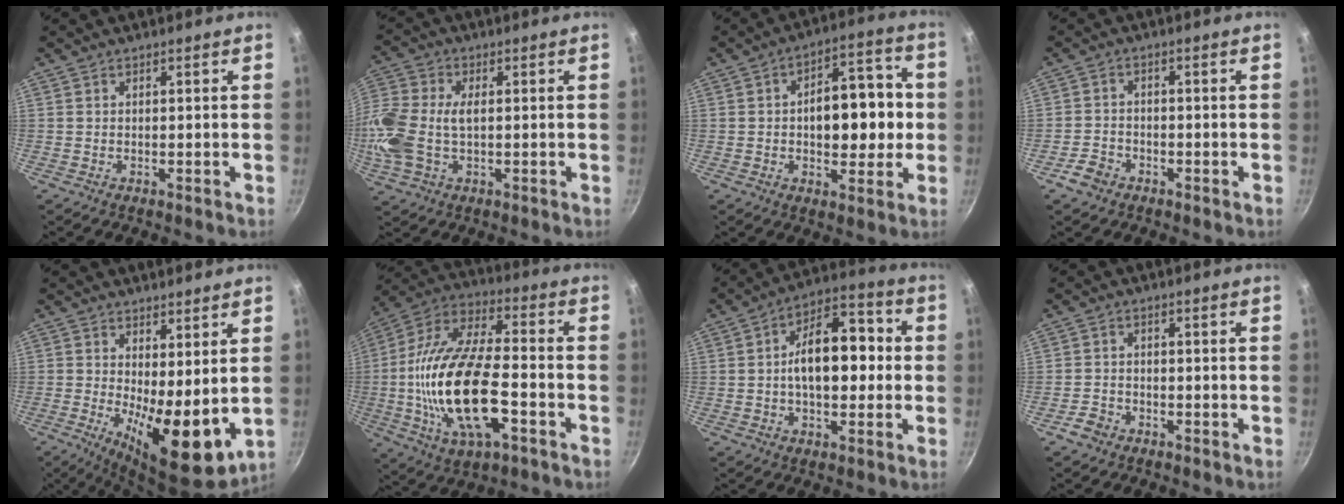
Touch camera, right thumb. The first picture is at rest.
{"total": 15.3, "force": [-0.3, 10.0, 11.7], "torque": [-0.268, 0.015, -0.018]}
{"total": 14.4, "force": [-0.4, 8.4, 11.7], "torque": [-0.119, 0.031, -0.011]}
{"total": 4.0, "force": [-2.5, 2.8, 1.5], "torque": [-0.027, 0.027, -0.044]}
{"total": 12.2, "force": [0.2, 4.6, 11.3], "torque": [-0.146, -0.026, 0.011]}
{"total": 24.1, "force": [-5.2, 10.7, 20.9], "torque": [-0.406, 0.025, -0.102]}
{"total": 15.0, "force": [-0.1, 8.8, 12.2], "torque": [-0.143, 0.039, -0.015]}
{"total": 3.1, "force": [-2.0, 2.2, 1.0], "torque": [-0.017, 0.024, -0.035]}